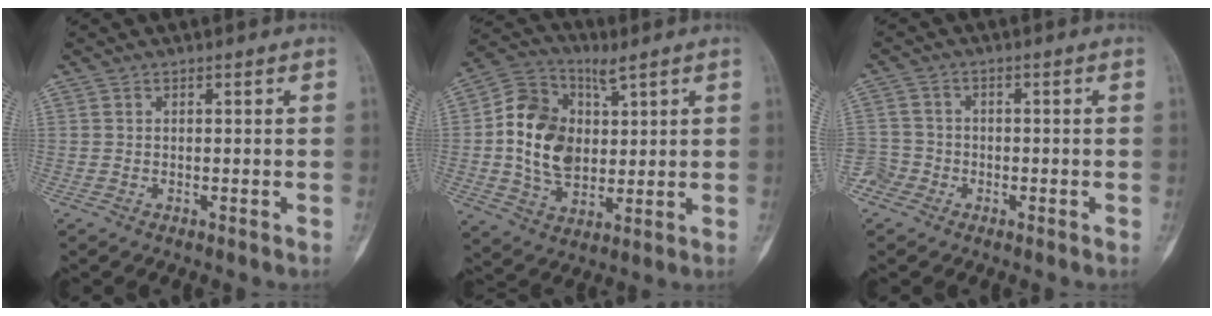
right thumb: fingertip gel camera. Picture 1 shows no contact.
{"total": 13.8, "force": [2.5, 10.0, 9.1], "torque": [-0.148, 0.004, 0.046]}
{"total": 4.4, "force": [-2.1, 3.8, 0.2], "torque": [0.015, 0.015, -0.045]}